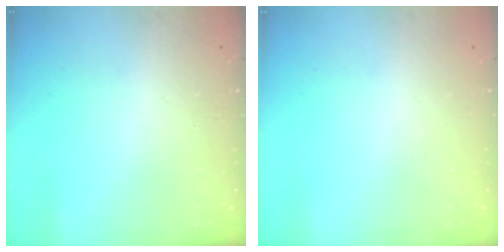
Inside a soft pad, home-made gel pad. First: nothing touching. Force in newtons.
{"total": 0.0}